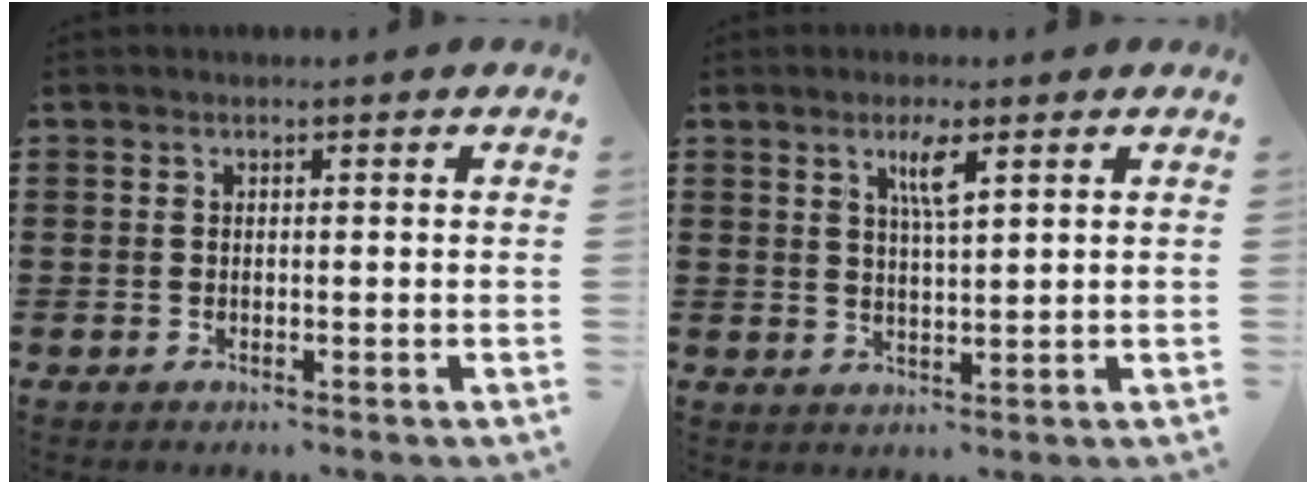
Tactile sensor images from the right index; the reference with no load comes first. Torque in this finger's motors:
{"motor_torque": [0.11, -0.06, 0.16, 0.07]}